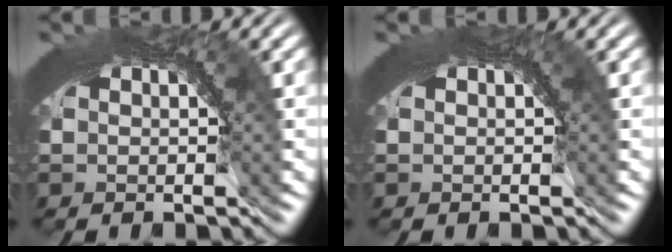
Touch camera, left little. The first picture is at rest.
{"total": 0.8, "force": [0.2, 0.3, 0.7], "torque": [-0.008, 0.001, 0.003]}